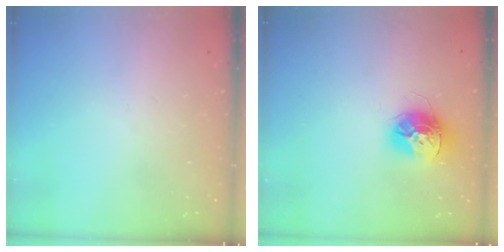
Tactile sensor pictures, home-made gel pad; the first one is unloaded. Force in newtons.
{"total": 13.5, "press": 13.5, "slide": 1.0}